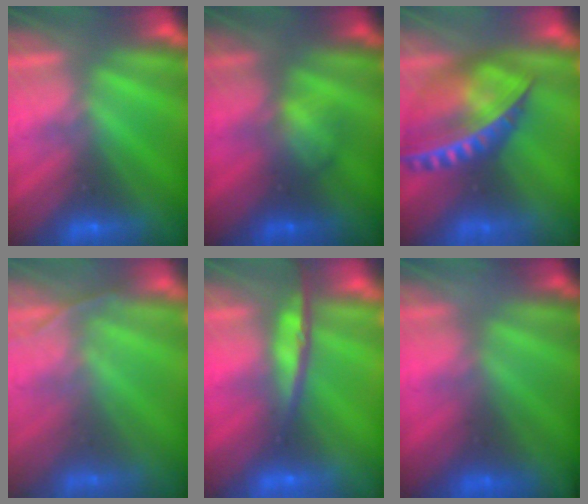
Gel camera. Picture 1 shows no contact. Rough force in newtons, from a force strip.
{"total": 2.0}
{"total": 13.7}
{"total": 1.6}
{"total": 8.5}
{"total": 8.1}